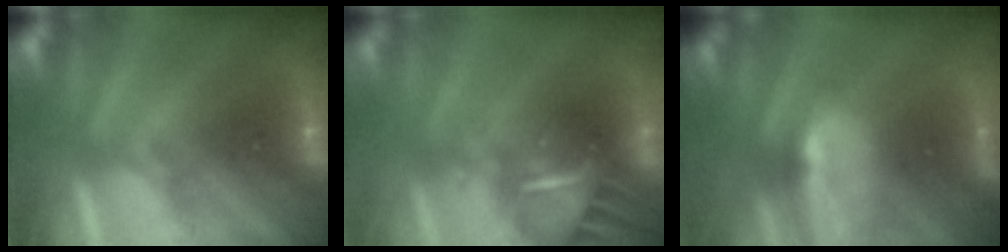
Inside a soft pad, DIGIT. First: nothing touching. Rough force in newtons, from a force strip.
{"total": 5.8}
{"total": 5.5}